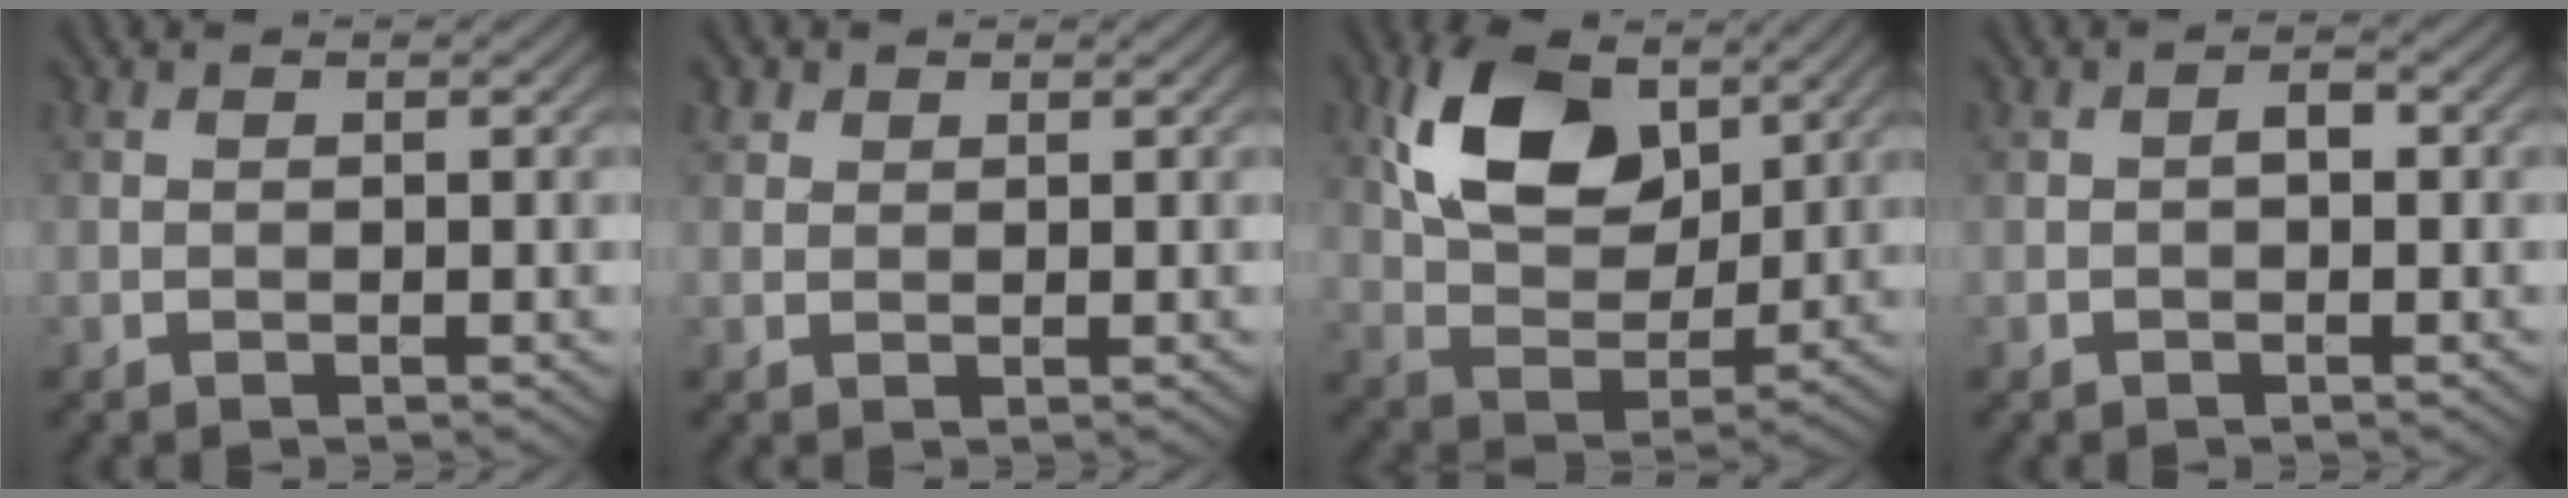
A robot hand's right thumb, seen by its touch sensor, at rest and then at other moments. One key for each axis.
{"total": 1.5, "fx": 1.0, "fy": 1.0, "fz": 0.4, "tx": -0.012, "ty": 0.005, "tz": 0.021}
{"total": 12.6, "fx": 5.4, "fy": 7.6, "fz": 8.5, "tx": -0.182, "ty": 0.009, "tz": 0.103}
{"total": 1.2, "fx": -0.2, "fy": 0.6, "fz": 1.0, "tx": -0.016, "ty": 0.007, "tz": -0.006}